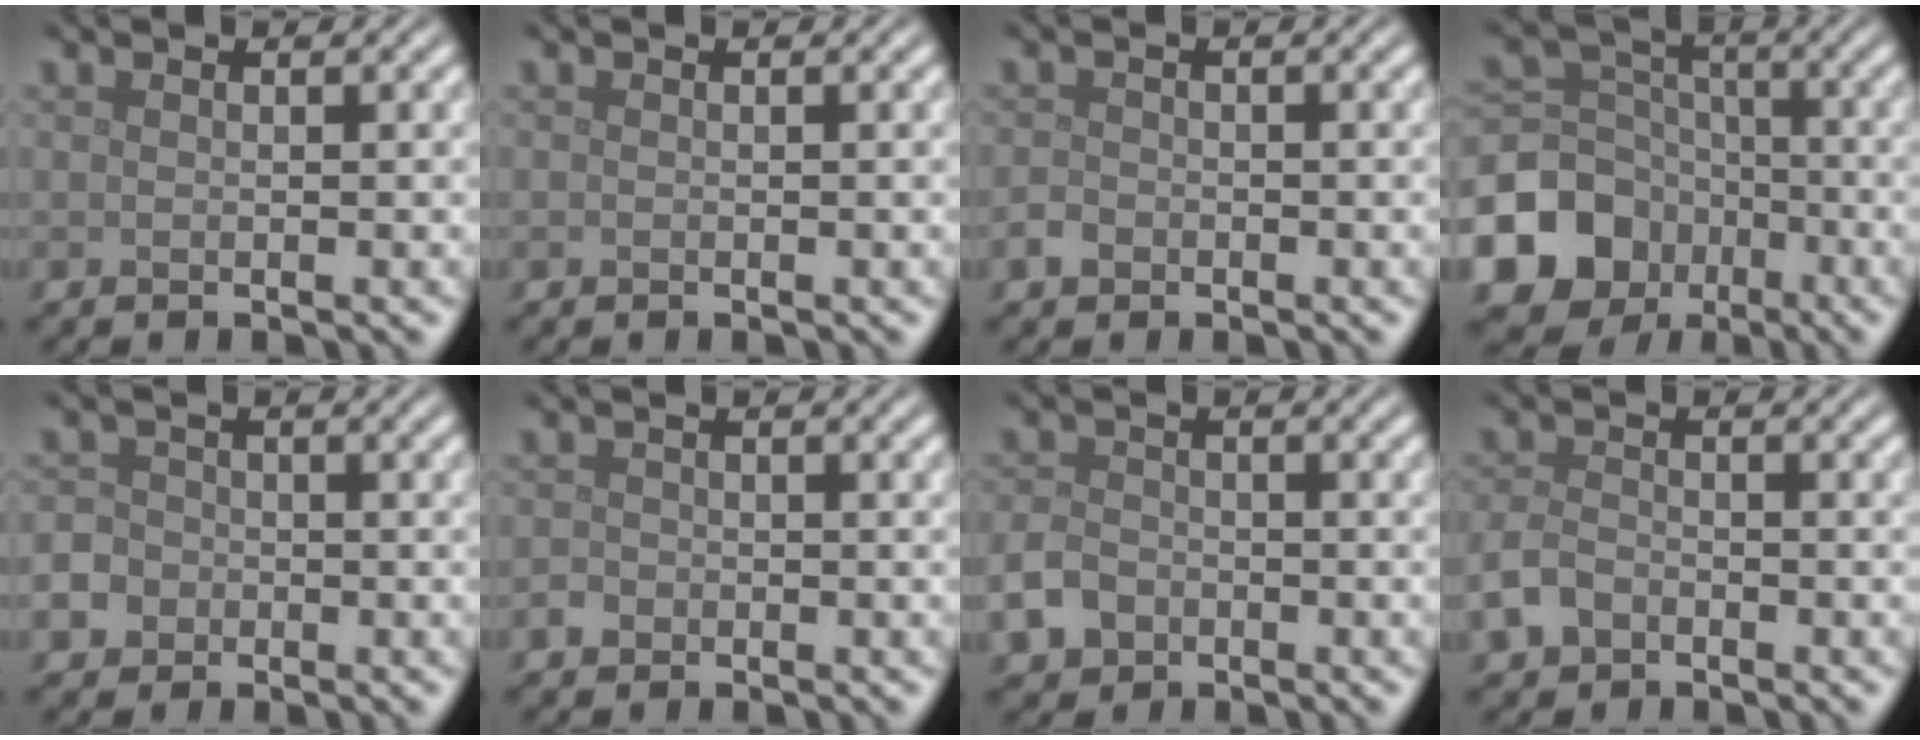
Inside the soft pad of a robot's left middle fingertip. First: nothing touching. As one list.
[{"total": 0.0}, {"total": 1.2, "force": [-0.7, 0.9, 0.4], "torque": [-0.005, 0.001, -0.017]}, {"total": 10.3, "force": [-4.6, 8.6, 3.2], "torque": [-0.093, -0.013, -0.101]}, {"total": 5.3, "force": [-2.4, 4.5, 1.4], "torque": [-0.026, -0.011, -0.061]}, {"total": 1.0, "force": [-0.5, 0.9, 0.2], "torque": [0.000, 0.000, -0.013]}, {"total": 3.1, "force": [-1.6, 2.3, 1.3], "torque": [-0.031, -0.003, -0.036]}, {"total": 2.5, "force": [-1.5, 1.6, 1.2], "torque": [-0.026, 0.000, -0.036]}]